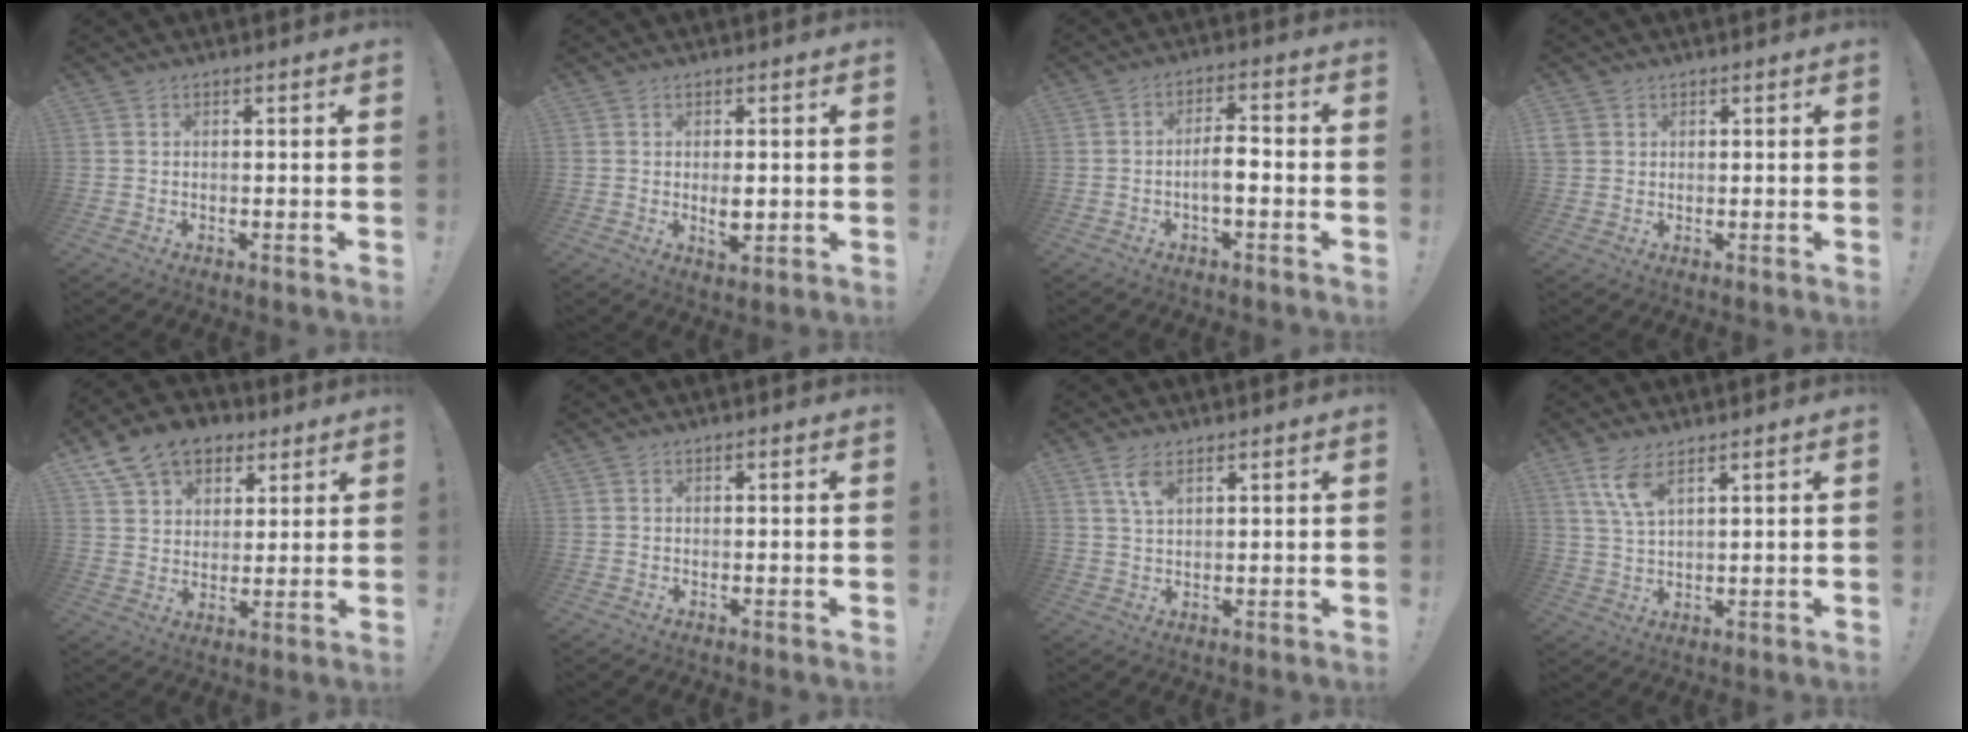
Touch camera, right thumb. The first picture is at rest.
{"total": 4.0, "force": [0.1, 1.9, 3.5], "torque": [-0.049, -0.007, -0.002]}
{"total": 6.0, "force": [-1.9, 2.0, 5.3], "torque": [-0.105, 0.014, -0.034]}
{"total": 2.9, "force": [1.3, 2.4, 0.7], "torque": [-0.012, -0.001, 0.027]}
{"total": 12.9, "force": [7.8, 9.1, 5.0], "torque": [-0.081, -0.041, 0.151]}
{"total": 0.0}
{"total": 5.0, "force": [2.8, 2.1, 3.5], "torque": [-0.062, -0.010, 0.049]}
{"total": 7.3, "force": [4.3, 2.2, 5.4], "torque": [-0.104, -0.013, 0.078]}